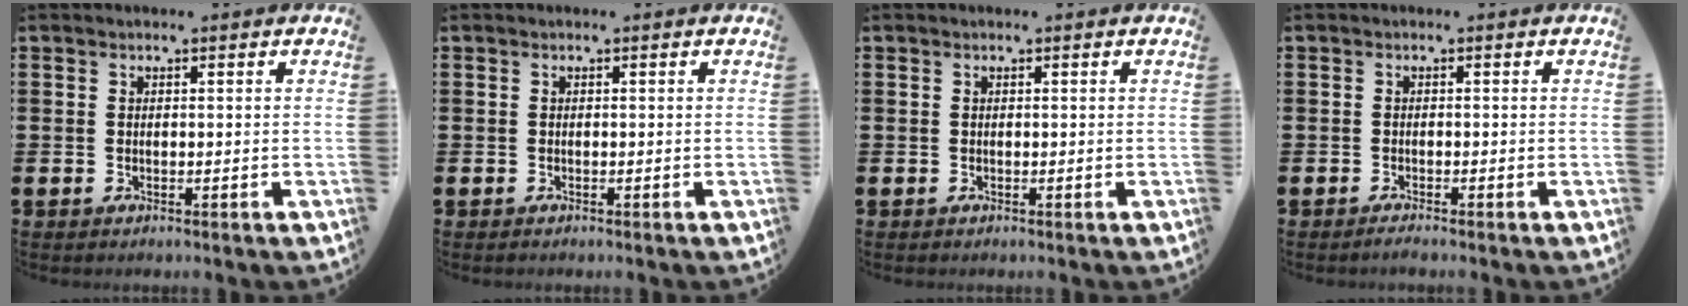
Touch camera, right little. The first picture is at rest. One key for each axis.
{"total": 0.0}
{"total": 0.0}
{"total": 0.8, "fx": -0.6, "fy": 0.0, "fz": 0.5, "tx": -0.009, "ty": -0.003, "tz": -0.012}